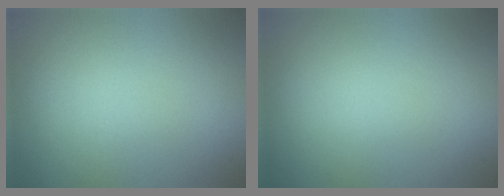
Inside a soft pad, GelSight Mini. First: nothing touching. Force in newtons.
{"total": 0.0}